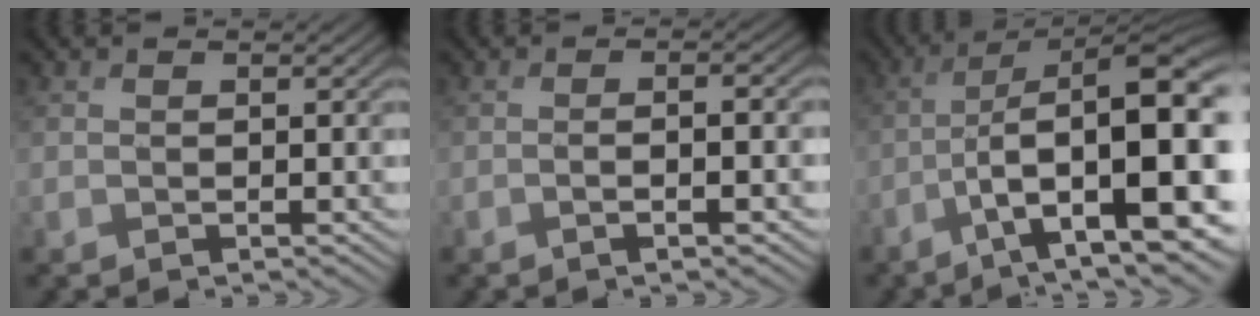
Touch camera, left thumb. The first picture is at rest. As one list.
[{"total": 3.2, "force": [-1.0, 0.8, 3.0], "torque": [-0.045, 0.006, -0.021]}, {"total": 15.0, "force": [-4.4, 5.3, 13.3], "torque": [-0.193, 0.001, -0.066]}]